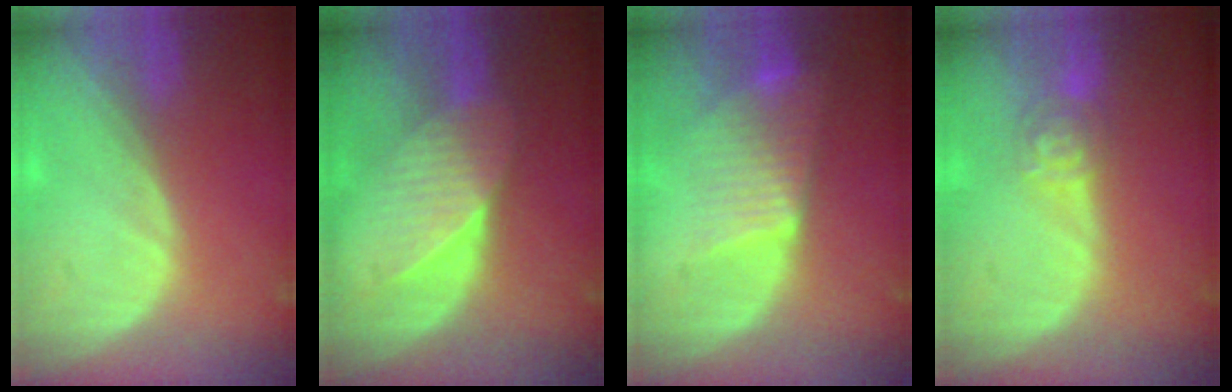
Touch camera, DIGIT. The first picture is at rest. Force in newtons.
{"total": 6.6, "press": 6.1, "slide": 2.5}
{"total": 7.5, "press": 6.6, "slide": 3.6}
{"total": 4.7, "press": 4.2, "slide": 2.1}